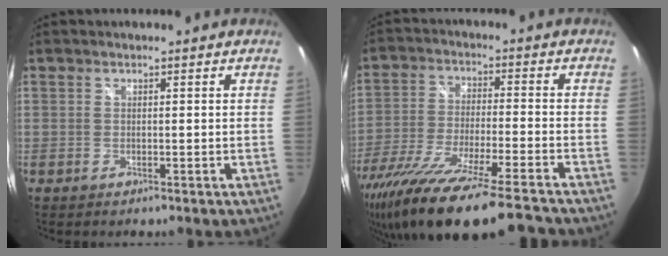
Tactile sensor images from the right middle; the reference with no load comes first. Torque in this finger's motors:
{"motor_torque": [1.40, -0.74, 0.41, 0.21]}